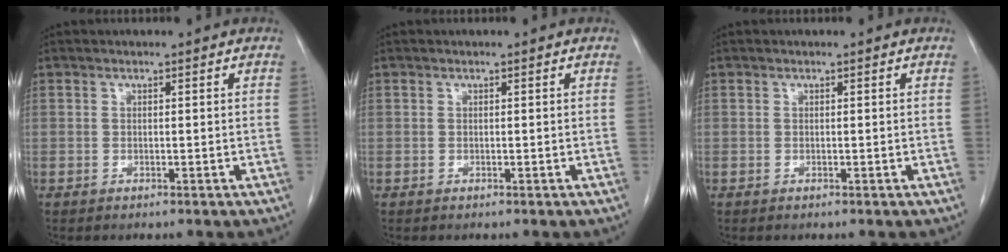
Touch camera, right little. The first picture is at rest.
{"total": 0.0}
{"total": 0.0}